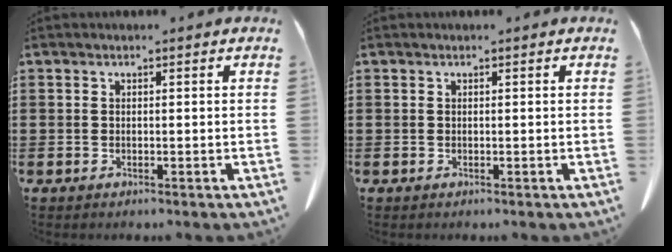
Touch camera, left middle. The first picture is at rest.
{"total": 0.0}